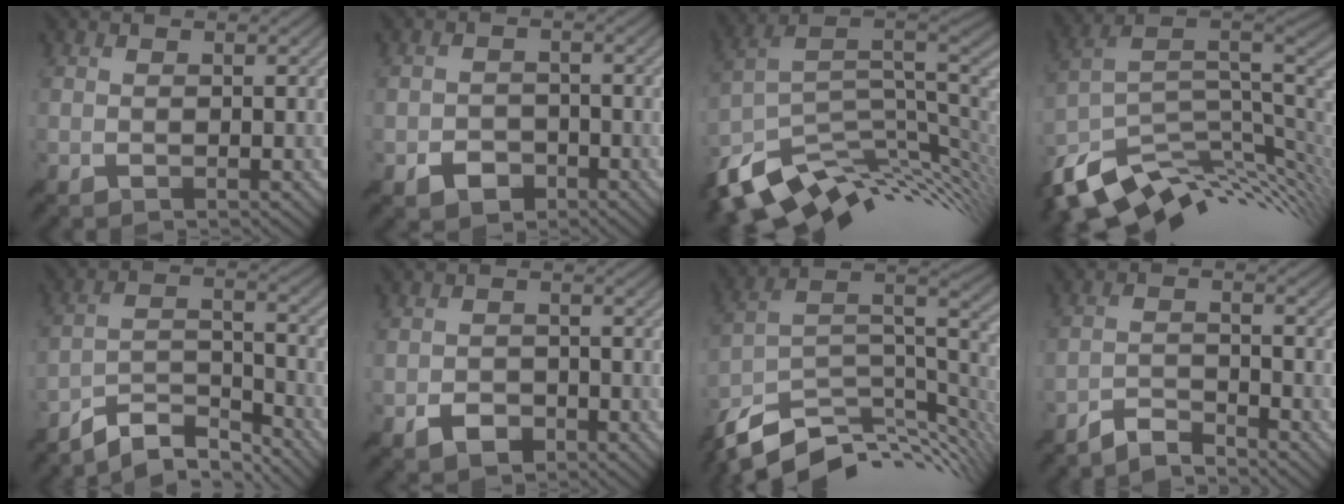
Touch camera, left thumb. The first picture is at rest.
{"total": 3.4, "force": [-2.0, 2.5, 1.3], "torque": [-0.019, -0.006, -0.038]}
{"total": 14.0, "force": [-5.2, 7.7, 10.5], "torque": [-0.221, -0.028, -0.083]}
{"total": 13.8, "force": [-6.2, 6.9, 10.1], "torque": [-0.216, -0.027, -0.105]}
{"total": 7.8, "force": [-6.8, 2.3, 3.1], "torque": [-0.056, 0.002, -0.131]}
{"total": 3.2, "force": [-1.8, 2.2, 1.4], "torque": [-0.024, -0.005, -0.034]}
{"total": 12.9, "force": [-7.6, 5.7, 8.7], "torque": [-0.196, -0.014, -0.128]}
{"total": 4.0, "force": [-3.7, 0.6, 1.1], "torque": [-0.018, 0.000, -0.080]}